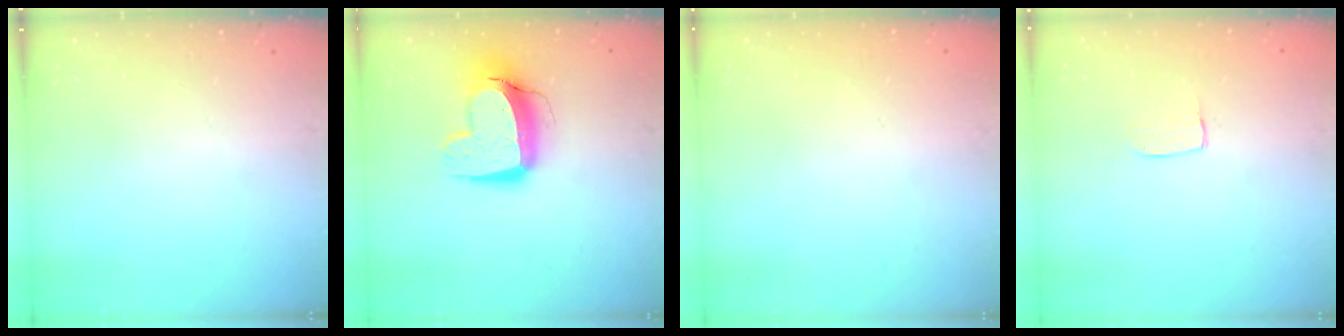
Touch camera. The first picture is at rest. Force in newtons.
{"total": 14.0, "press": 14.0, "slide": 1.5}
{"total": 0.0}
{"total": 4.1, "press": 4.0, "slide": 0.2}